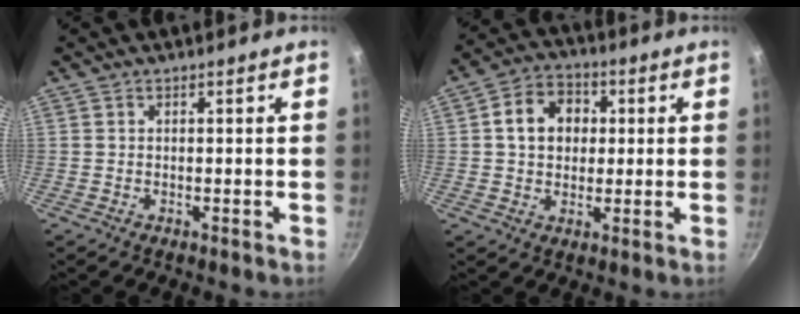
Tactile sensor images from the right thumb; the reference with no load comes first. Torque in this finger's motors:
{"motor_torque": [-0.16, 0.12, 0.11, 0.07, 0.07]}